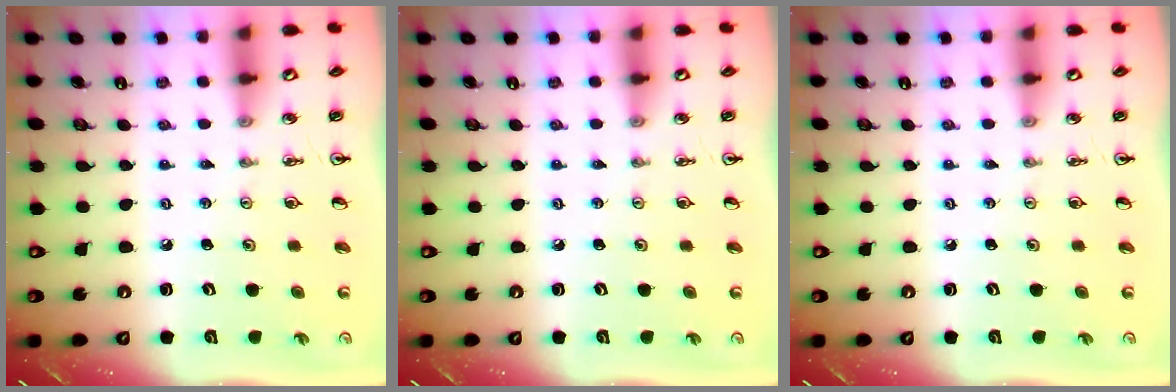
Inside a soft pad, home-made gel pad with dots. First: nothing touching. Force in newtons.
{"total": 0.0}
{"total": 0.0}